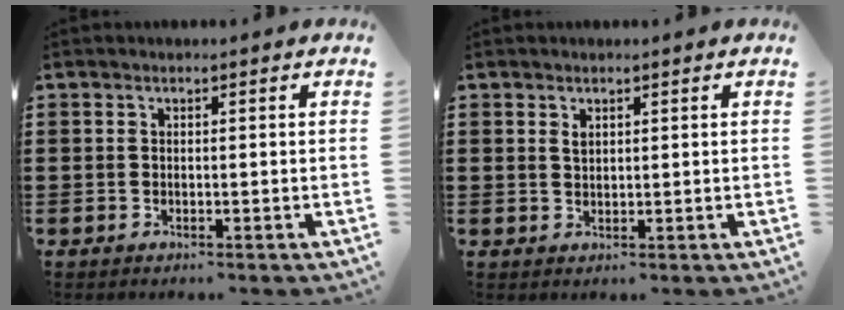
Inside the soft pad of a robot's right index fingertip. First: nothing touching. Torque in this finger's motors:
{"motor_torque": [0.00, 0.01, 0.00, 0.03]}